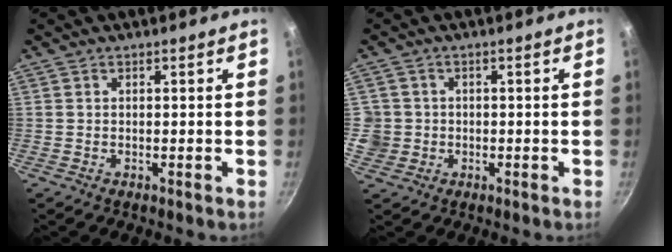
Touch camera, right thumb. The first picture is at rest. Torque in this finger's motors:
{"motor_torque": [0.12, 0.72, 0.36, -0.08, 0.02]}